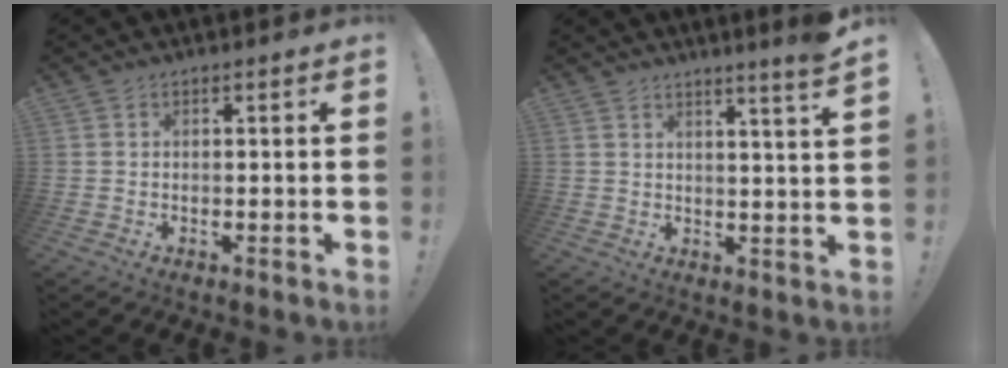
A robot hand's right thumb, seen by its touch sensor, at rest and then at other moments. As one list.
[{"total": 5.5, "force": [3.7, -1.1, 3.8], "torque": [-0.050, -0.035, 0.056]}]